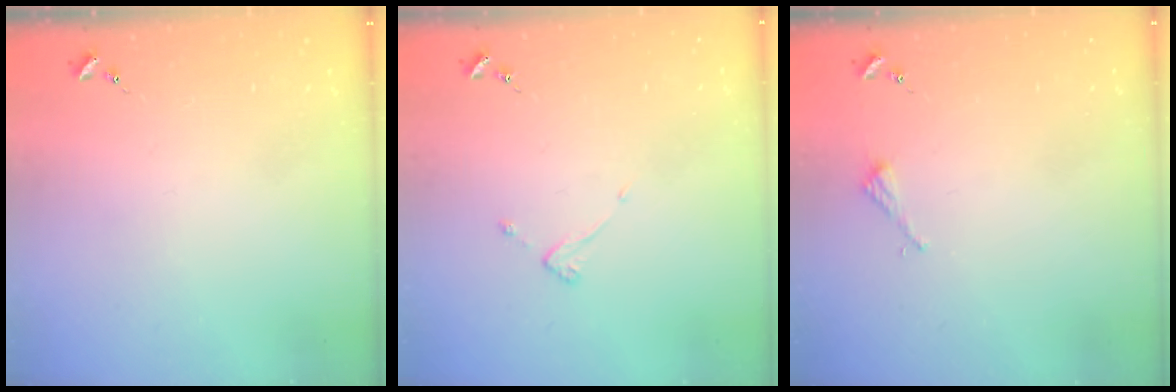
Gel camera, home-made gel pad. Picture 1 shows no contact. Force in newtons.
{"total": 3.4, "press": 3.4, "slide": 0.1}
{"total": 2.2, "press": 2.2, "slide": 0.2}